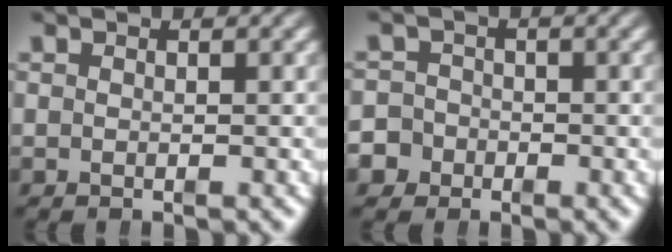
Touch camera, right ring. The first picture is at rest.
{"total": 4.8, "force": [-2.2, 4.3, 0.5], "torque": [-0.017, -0.018, -0.041]}